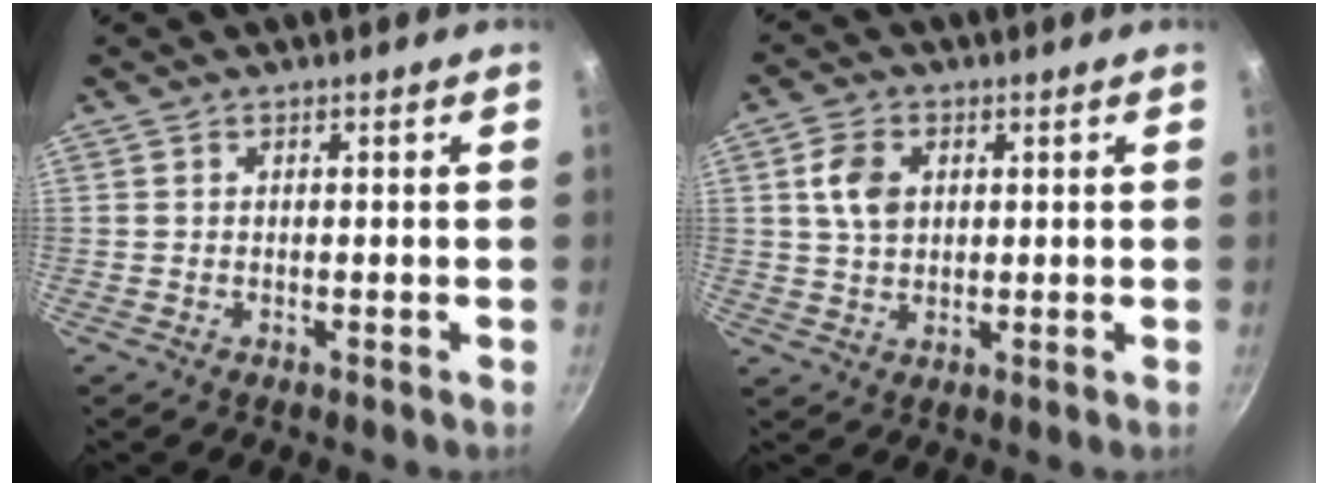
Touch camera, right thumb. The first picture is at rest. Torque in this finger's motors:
{"motor_torque": [-0.24, 0.92, 0.55, -0.68, 0.02]}